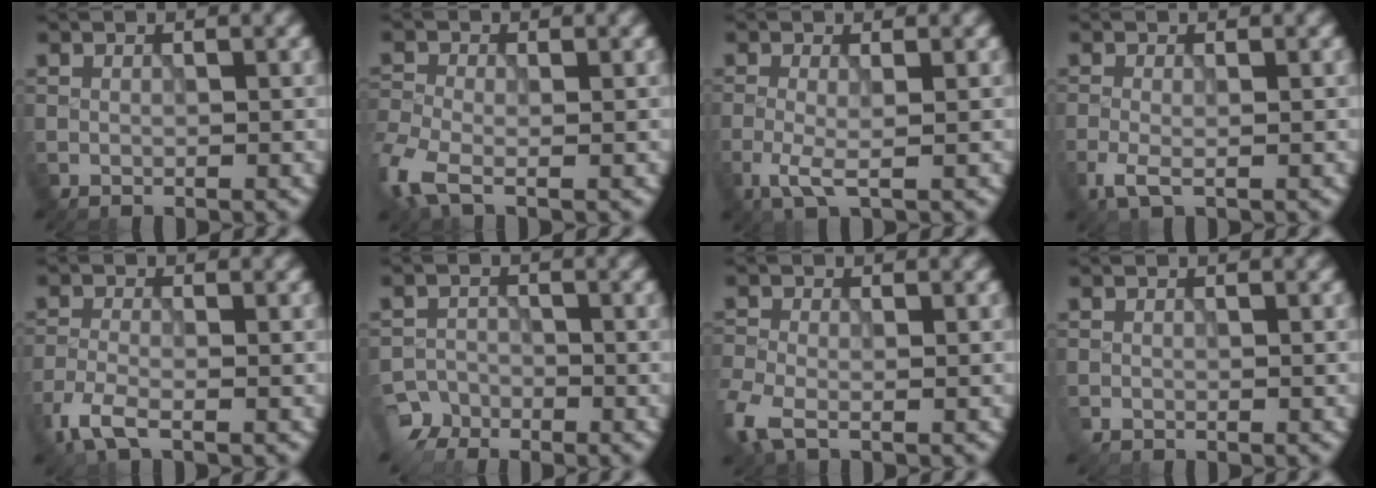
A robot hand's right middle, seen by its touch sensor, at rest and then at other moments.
{"total": 3.9, "force": [-1.9, 2.0, 2.8], "torque": [-0.071, -0.005, -0.052]}
{"total": 2.4, "force": [-1.0, 0.6, 2.1], "torque": [-0.051, -0.005, -0.024]}
{"total": 2.1, "force": [-1.1, 0.8, 1.6], "torque": [-0.039, -0.007, -0.024]}
{"total": 3.4, "force": [-2.3, 1.1, 2.2], "torque": [-0.056, -0.009, -0.059]}
{"total": 3.7, "force": [-3.2, 2.0, 0.0], "torque": [0.010, -0.001, -0.055]}
{"total": 3.1, "force": [-1.5, 1.7, 2.1], "torque": [-0.056, -0.004, -0.040]}
{"total": 0.8, "force": [-0.4, 0.5, 0.5], "torque": [-0.013, -0.004, -0.008]}